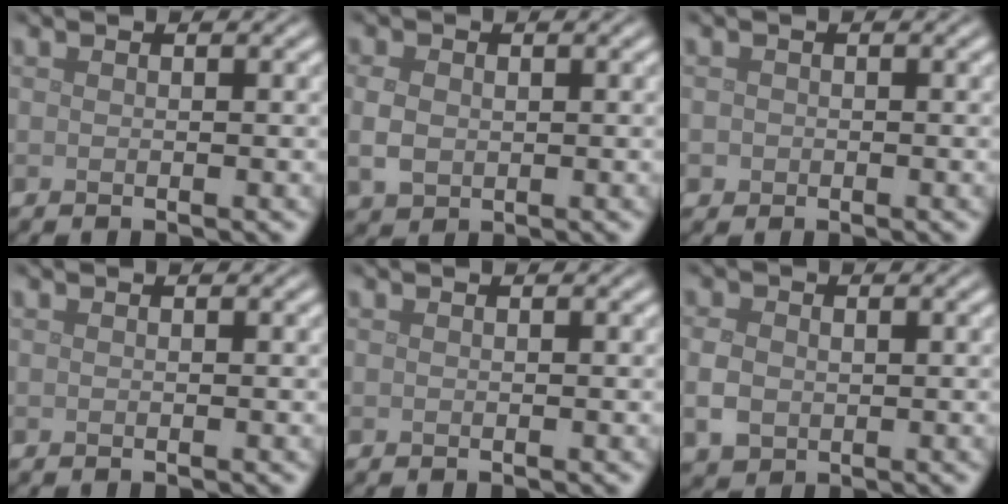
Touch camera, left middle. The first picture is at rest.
{"total": 2.4, "force": [0.1, 1.9, 1.5], "torque": [-0.033, -0.002, 0.001]}
{"total": 0.8, "force": [-0.2, 0.8, 0.1], "torque": [0.006, -0.004, -0.004]}
{"total": 0.0}
{"total": 0.0}
{"total": 2.7, "force": [-0.1, 2.2, 1.6], "torque": [-0.036, -0.003, -0.004]}